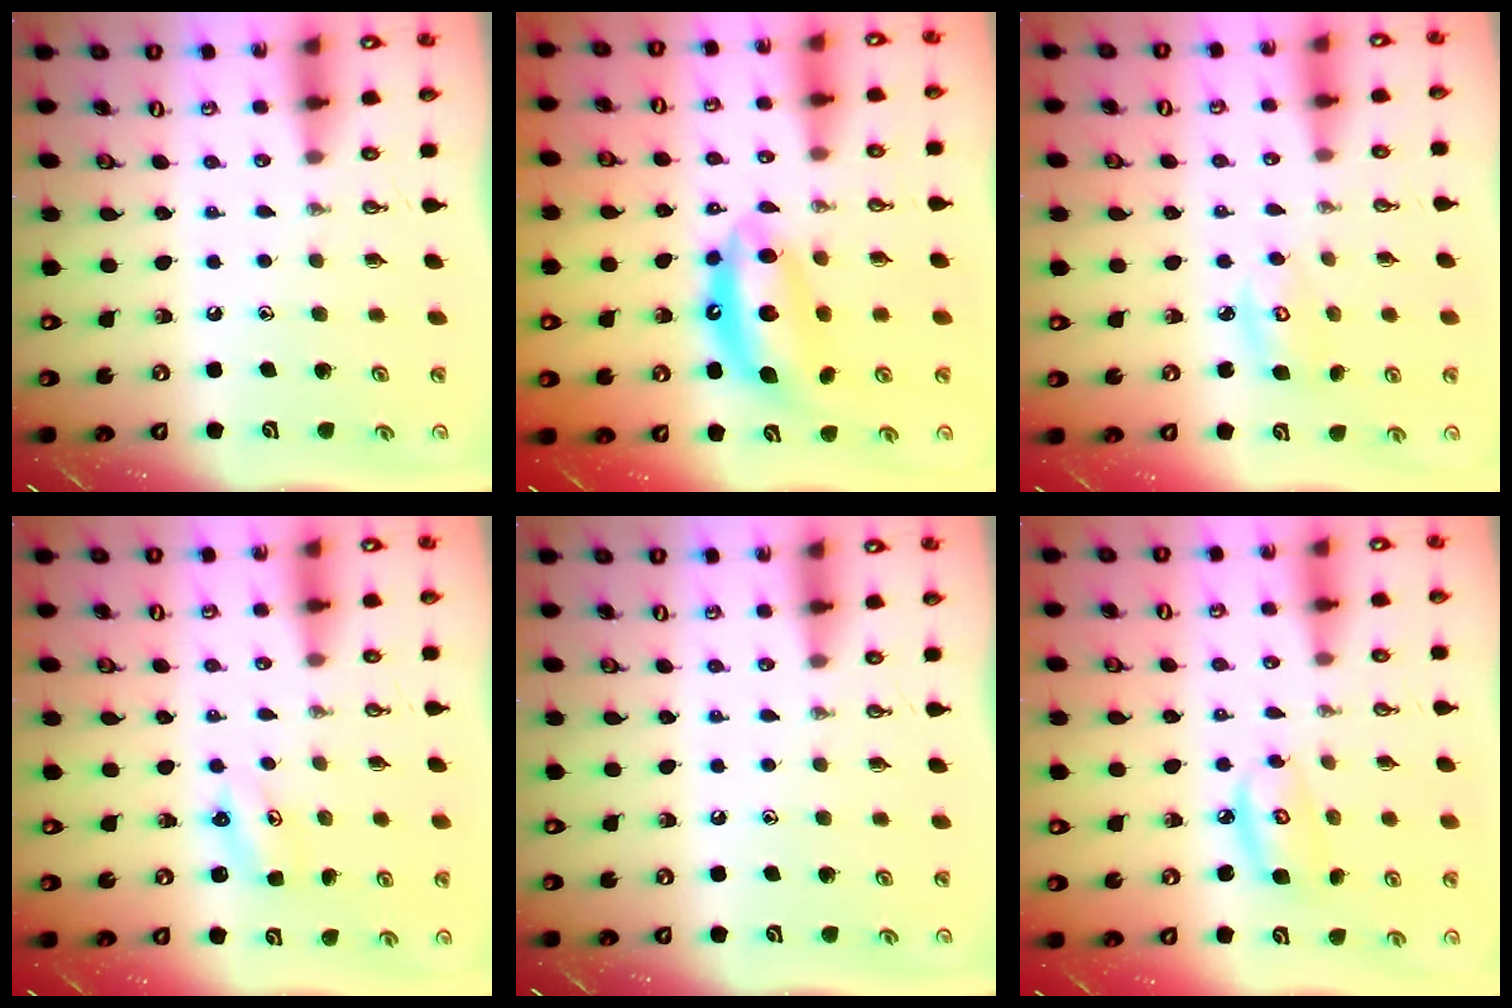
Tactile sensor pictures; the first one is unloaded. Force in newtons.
{"total": 11.6, "press": 11.6, "slide": 1.3}
{"total": 6.0, "press": 5.9, "slide": 0.5}
{"total": 2.8, "press": 2.8, "slide": 0.3}
{"total": 0.0}
{"total": 6.1, "press": 6.1, "slide": 0.4}